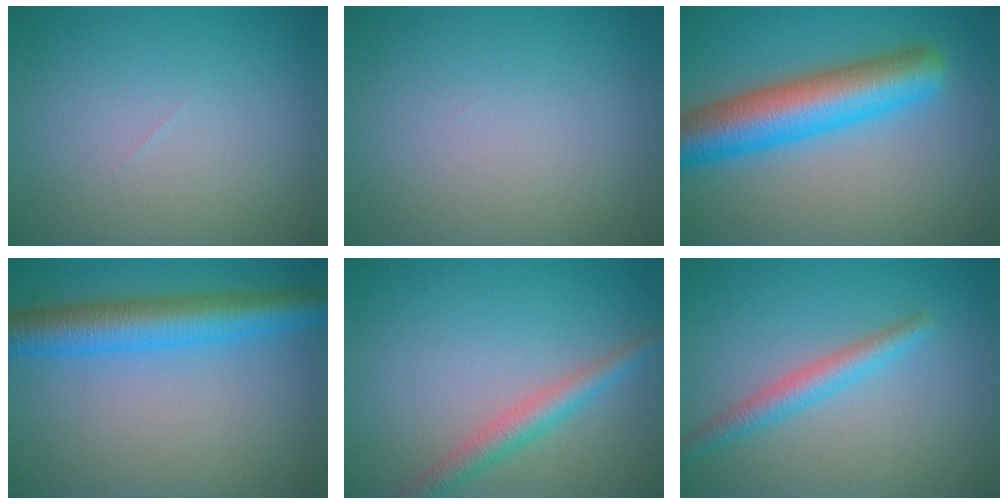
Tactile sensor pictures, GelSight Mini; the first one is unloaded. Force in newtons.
{"total": 0.0}
{"total": 8.4, "press": 8.4, "slide": 0.2}
{"total": 6.2, "press": 6.2, "slide": 0.2}
{"total": 2.9, "press": 2.9, "slide": 0.1}
{"total": 2.7, "press": 2.7, "slide": 0.1}